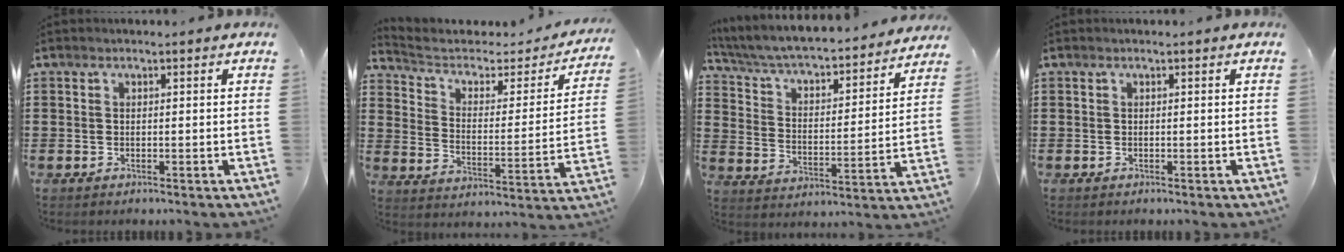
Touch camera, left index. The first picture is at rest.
{"total": 3.8, "force": [2.4, 2.2, 1.9], "torque": [-0.056, -0.017, 0.031]}
{"total": 4.6, "force": [4.2, 0.7, 1.7], "torque": [-0.055, -0.042, 0.064]}
{"total": 0.0}